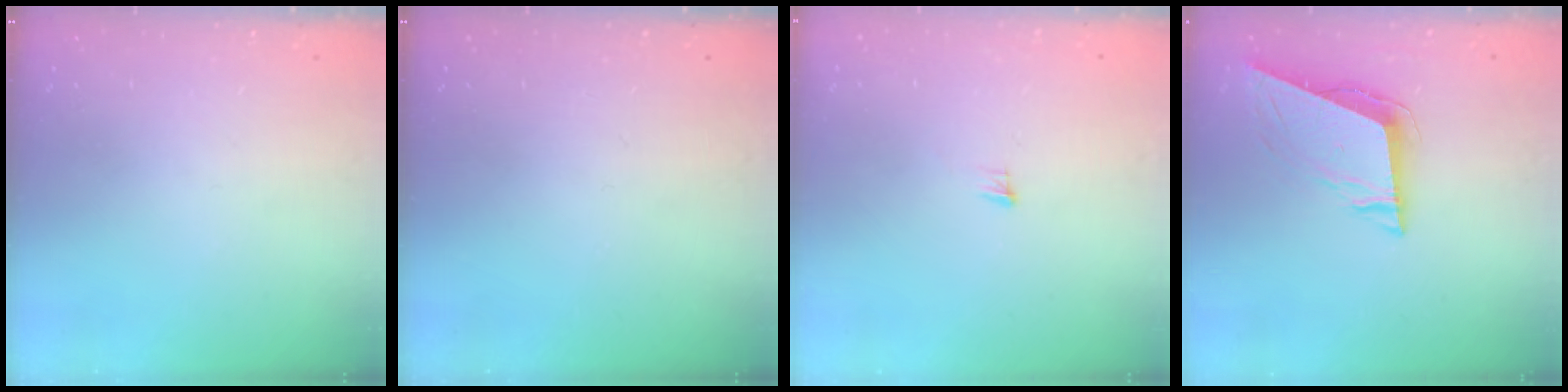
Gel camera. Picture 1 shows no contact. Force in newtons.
{"total": 0.0}
{"total": 3.9, "press": 3.8, "slide": 0.9}
{"total": 9.1, "press": 8.5, "slide": 3.1}